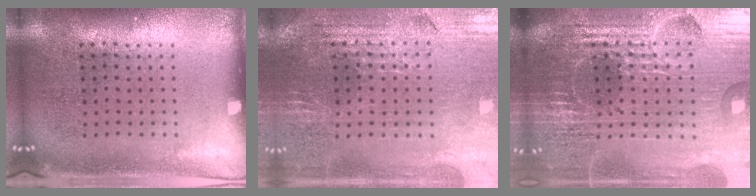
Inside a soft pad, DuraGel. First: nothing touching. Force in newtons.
{"total": 1.8, "press": 1.7, "slide": 0.4}
{"total": 6.7, "press": 5.9, "slide": 3.2}